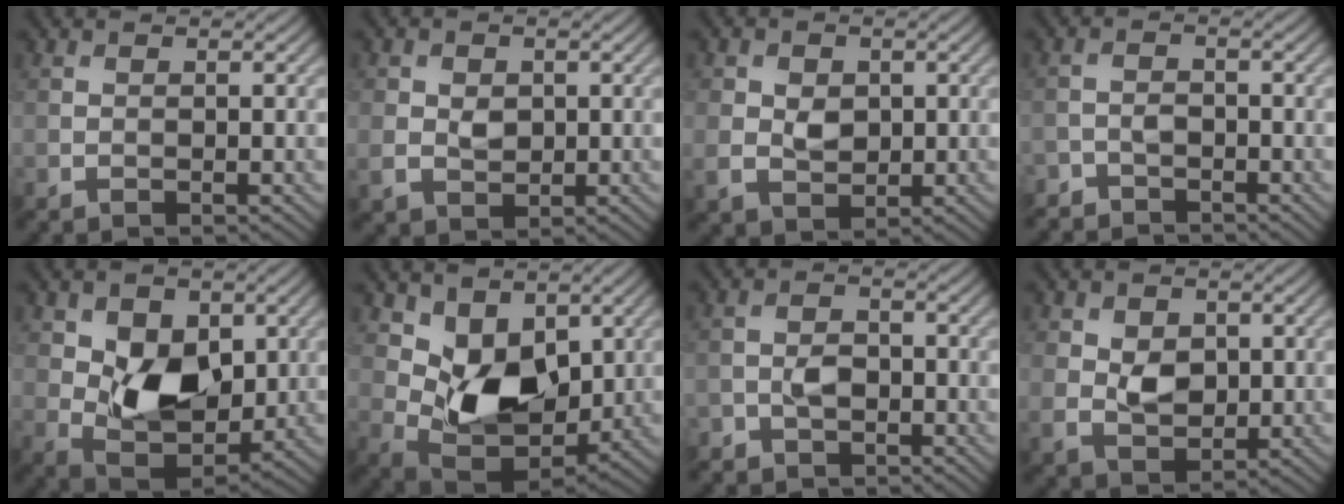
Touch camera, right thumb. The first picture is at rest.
{"total": 3.1, "force": [0.2, 2.5, 1.8], "torque": [-0.040, -0.004, 0.003]}
{"total": 3.7, "force": [0.3, 2.9, 2.3], "torque": [-0.046, -0.004, 0.003]}
{"total": 2.8, "force": [-2.5, 1.2, 0.5], "torque": [-0.006, 0.002, -0.056]}
{"total": 9.3, "force": [1.5, 6.2, 6.7], "torque": [-0.125, -0.013, 0.027]}
{"total": 9.1, "force": [3.0, 5.9, 6.2], "torque": [-0.132, -0.026, 0.054]}
{"total": 2.7, "force": [-1.5, 1.8, 1.3], "torque": [-0.022, 0.004, -0.034]}
{"total": 4.3, "force": [0.6, 3.1, 2.9], "torque": [-0.056, -0.006, 0.009]}